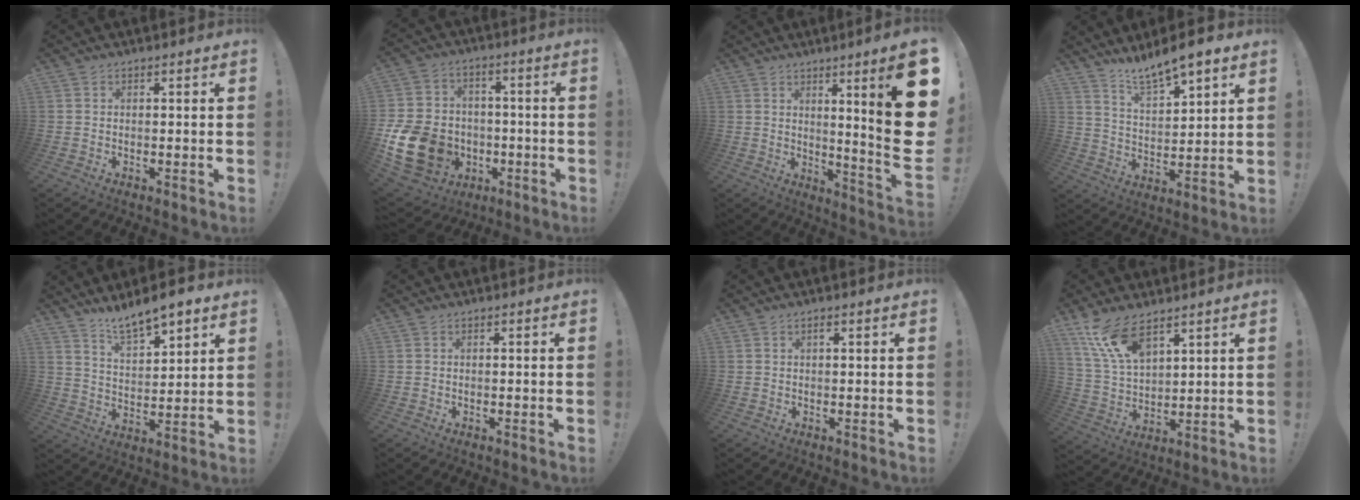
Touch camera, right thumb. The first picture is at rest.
{"total": 18.8, "force": [-4.6, 15.1, 10.3], "torque": [-0.200, 0.030, -0.057]}
{"total": 18.1, "force": [5.1, 1.2, 17.3], "torque": [-0.236, -0.056, 0.069]}
{"total": 9.6, "force": [8.6, 1.8, 3.8], "torque": [-0.070, -0.065, 0.154]}
{"total": 9.4, "force": [8.2, 2.6, 3.7], "torque": [-0.065, -0.061, 0.150]}
{"total": 0.0}
{"total": 0.7, "force": [0.2, -0.1, 0.6], "torque": [-0.012, 0.001, 0.002]}
{"total": 12.7, "force": [9.0, 5.3, 7.3], "torque": [-0.157, -0.037, 0.173]}